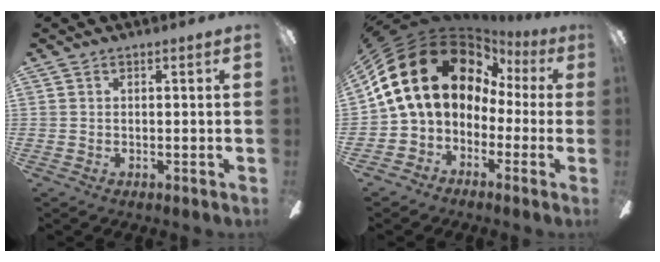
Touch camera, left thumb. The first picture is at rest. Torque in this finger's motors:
{"motor_torque": [0.16, 3.24, 2.37, -0.40, 0.35]}